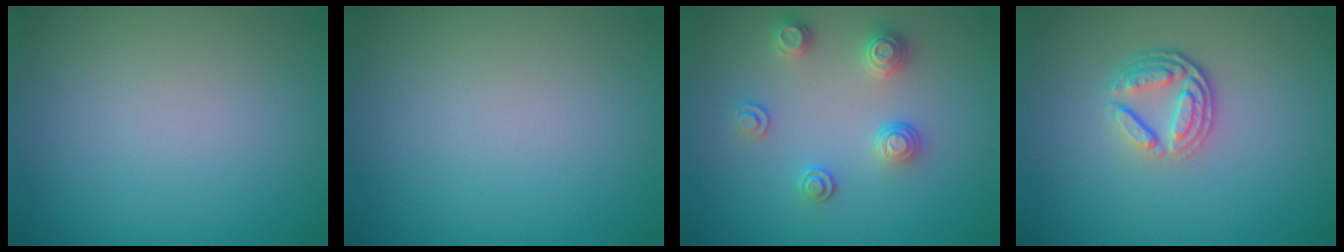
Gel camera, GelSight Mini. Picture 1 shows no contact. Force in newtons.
{"total": 0.0}
{"total": 2.6, "press": 2.6, "slide": 0.4}
{"total": 3.8, "press": 2.8, "slide": 2.6}